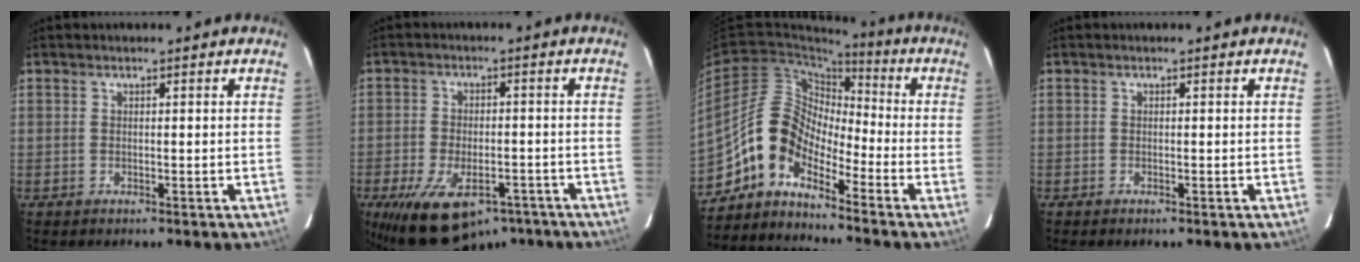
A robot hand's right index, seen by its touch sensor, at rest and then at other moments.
{"total": 17.0, "force": [-10.9, 8.7, 9.8], "torque": [-0.205, -0.016, -0.164]}
{"total": 9.3, "force": [-6.2, 4.7, 5.1], "torque": [-0.087, 0.032, -0.141]}
{"total": 0.0}